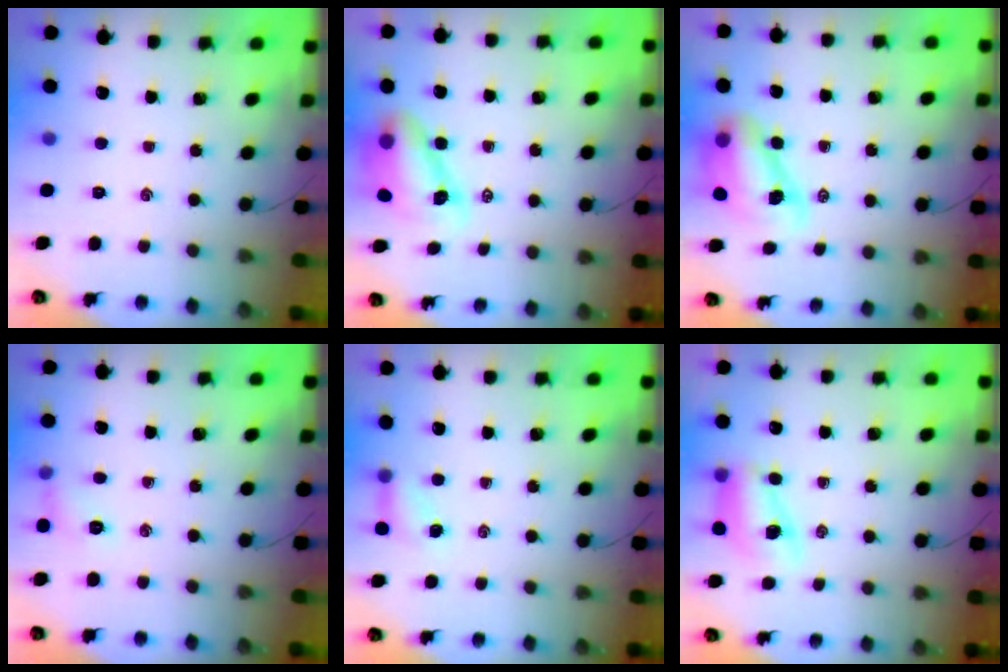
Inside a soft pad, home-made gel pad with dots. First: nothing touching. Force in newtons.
{"total": 8.6, "press": 8.4, "slide": 1.9}
{"total": 9.6, "press": 9.2, "slide": 2.8}
{"total": 7.0, "press": 6.8, "slide": 1.6}
{"total": 4.4, "press": 4.3, "slide": 1.1}
{"total": 8.2, "press": 8.1, "slide": 1.0}